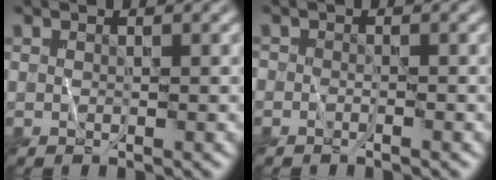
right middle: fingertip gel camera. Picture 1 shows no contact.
{"total": 0.5, "force": [-0.5, 0.0, -0.1], "torque": [0.002, 0.002, -0.009]}